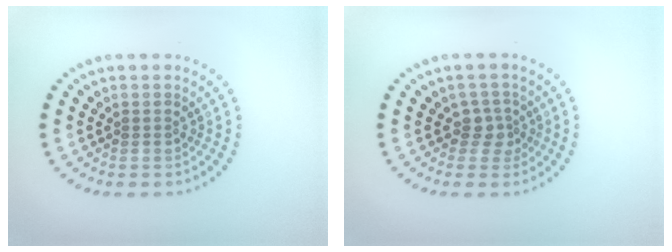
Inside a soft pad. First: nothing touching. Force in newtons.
{"total": 1.9, "press": 1.4, "slide": 1.2}